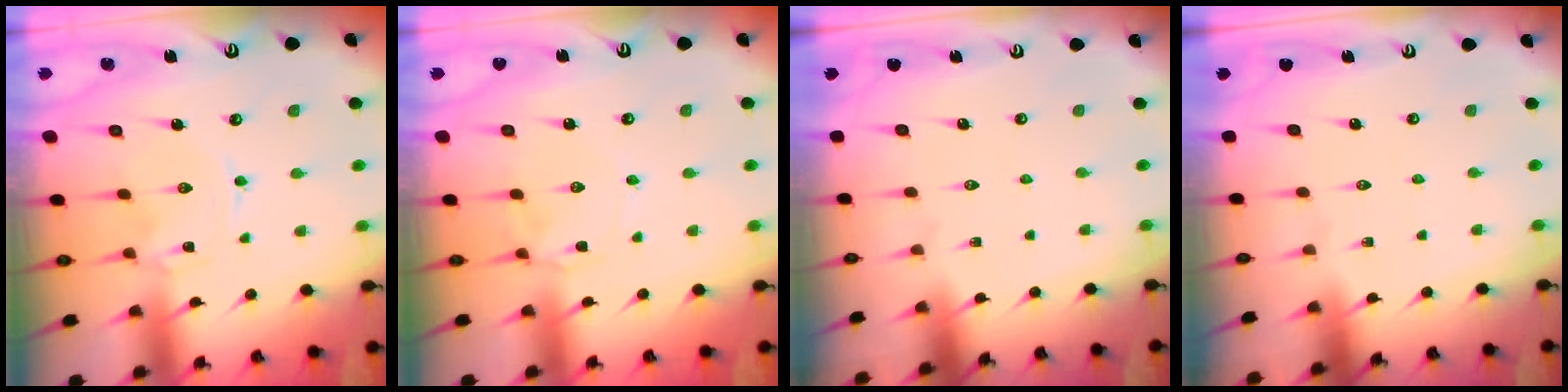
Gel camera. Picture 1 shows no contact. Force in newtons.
{"total": 2.7, "press": 2.6, "slide": 0.4}
{"total": 0.0}
{"total": 0.0}